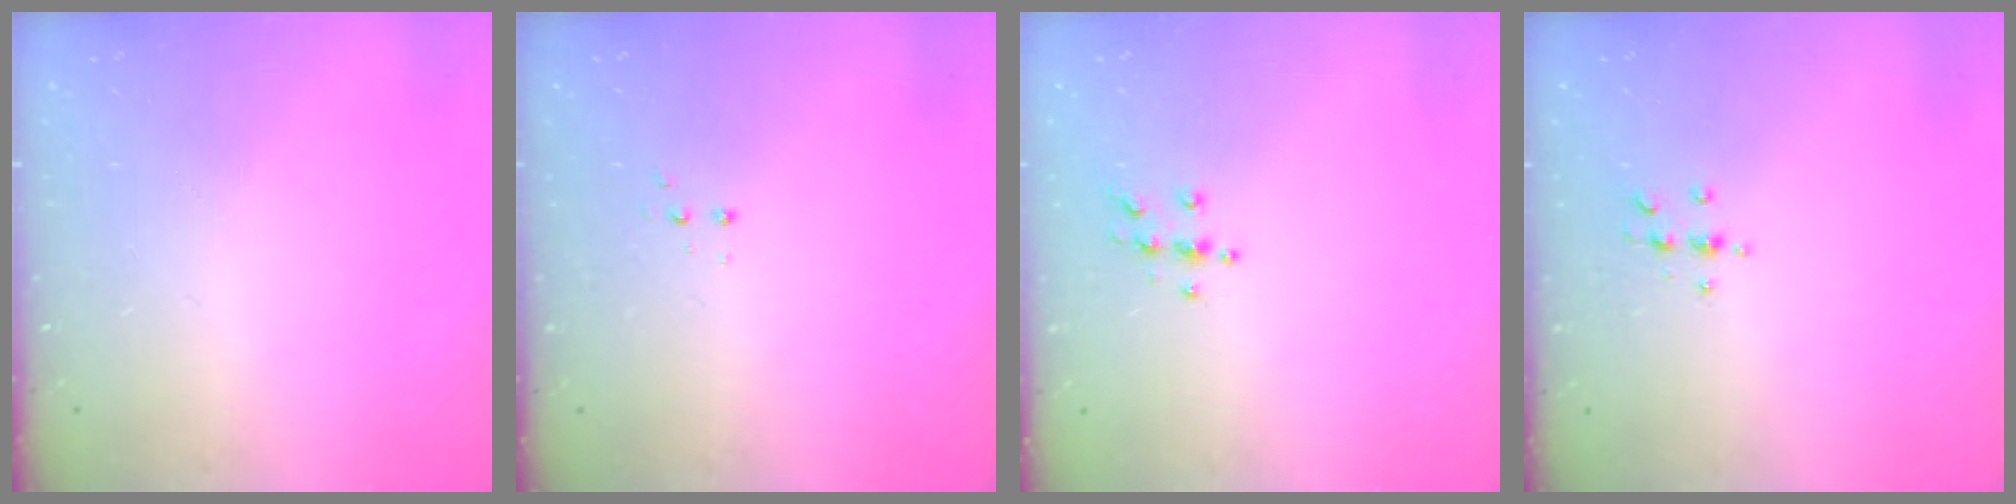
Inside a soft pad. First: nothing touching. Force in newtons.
{"total": 2.8, "press": 2.8, "slide": 0.5}
{"total": 6.2, "press": 6.1, "slide": 0.6}
{"total": 5.4, "press": 5.1, "slide": 1.7}